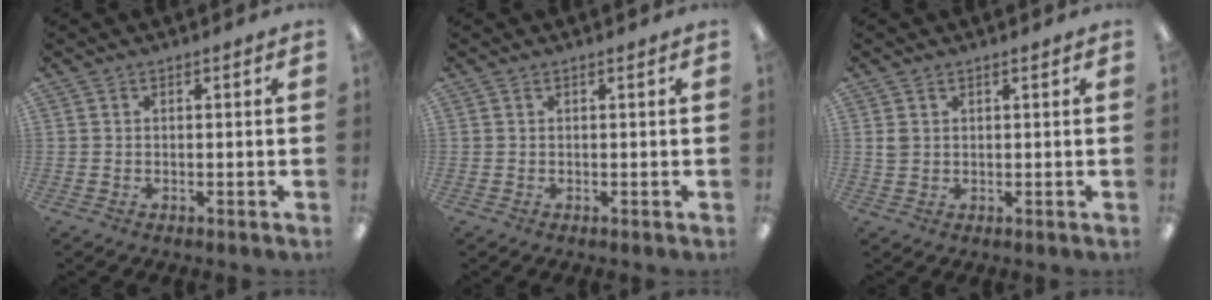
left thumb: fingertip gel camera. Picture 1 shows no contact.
{"total": 0.0}
{"total": 1.8, "force": [0.8, 1.4, 0.9], "torque": [-0.020, 0.004, 0.015]}